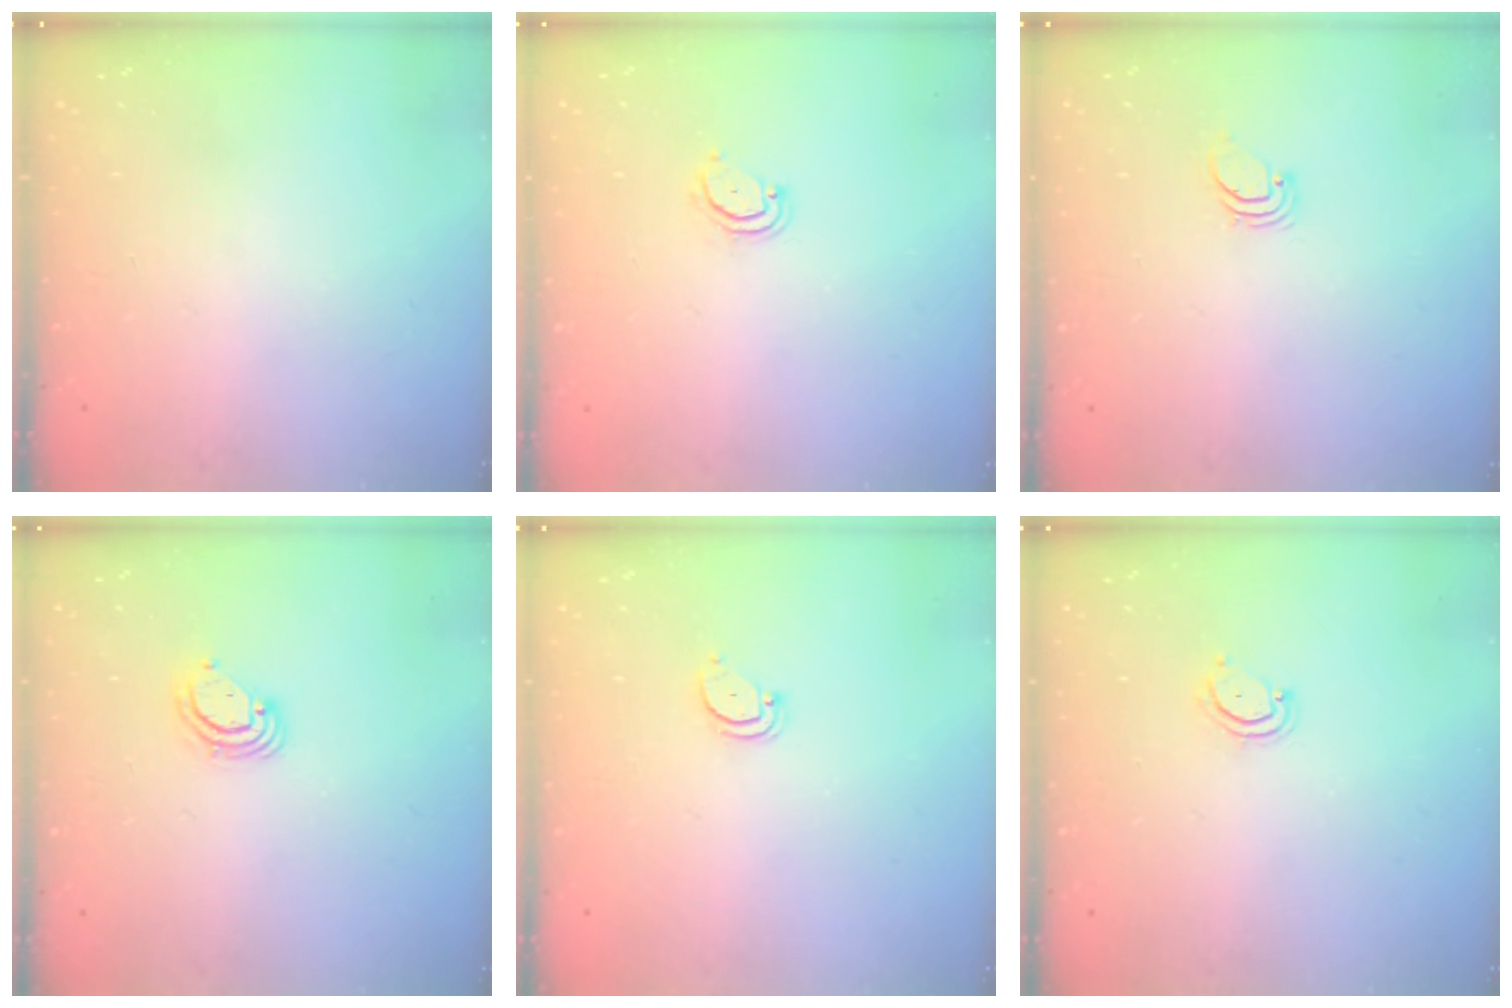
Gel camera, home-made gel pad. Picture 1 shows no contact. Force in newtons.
{"total": 3.3, "press": 3.3, "slide": 0.3}
{"total": 0.9, "press": 0.9, "slide": 0.1}
{"total": 3.7, "press": 3.7, "slide": 0.3}
{"total": 2.4, "press": 2.4, "slide": 0.2}
{"total": 3.8, "press": 3.8, "slide": 0.2}